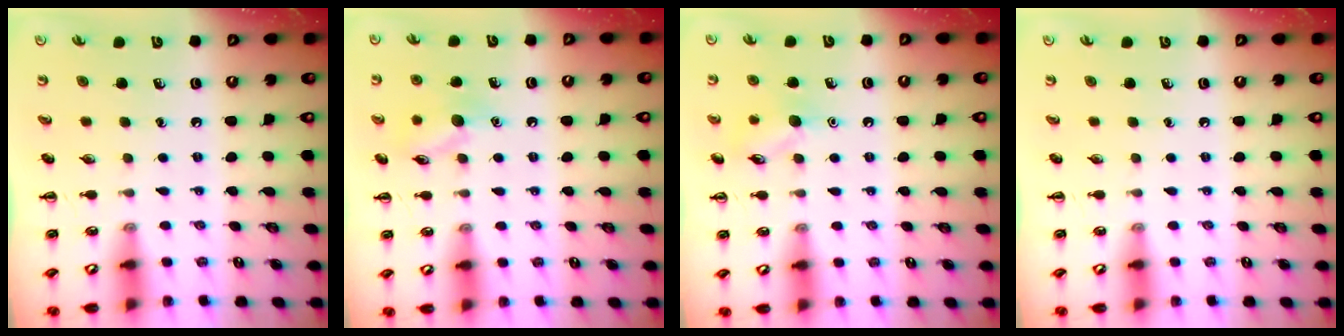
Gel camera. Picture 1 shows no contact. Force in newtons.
{"total": 9.5, "press": 9.5, "slide": 1.1}
{"total": 8.2, "press": 8.1, "slide": 1.2}
{"total": 0.0}